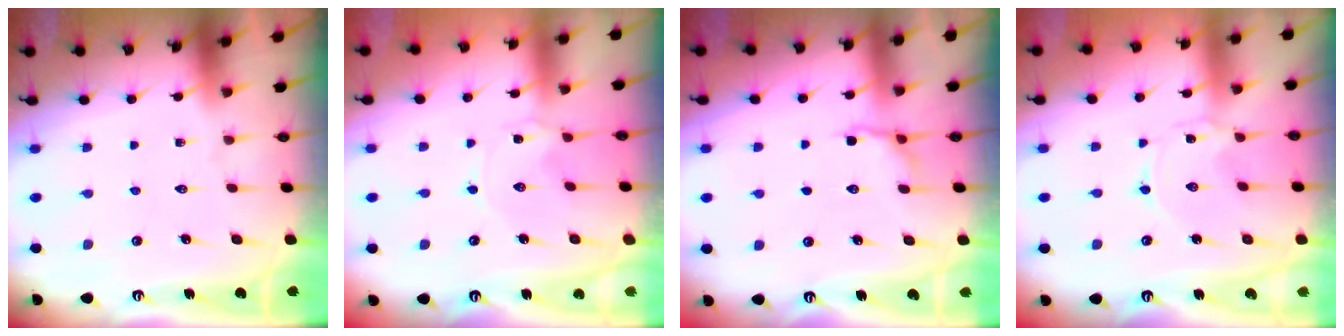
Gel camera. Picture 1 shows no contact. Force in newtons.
{"total": 1.2, "press": 1.2, "slide": 0.3}
{"total": 5.4, "press": 4.6, "slide": 2.8}
{"total": 0.0}